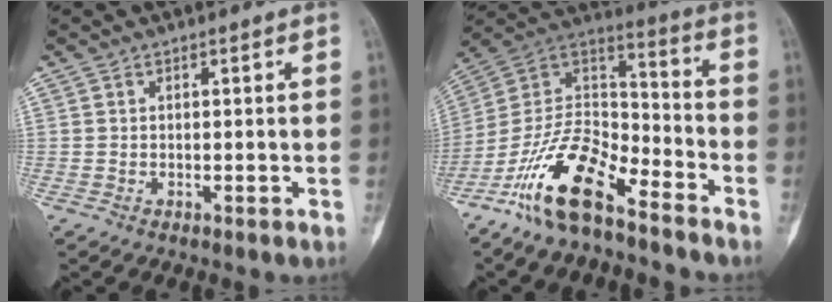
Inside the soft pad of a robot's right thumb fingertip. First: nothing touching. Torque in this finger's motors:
{"motor_torque": [0.05, 0.47, 1.69, -1.08, 0.47]}